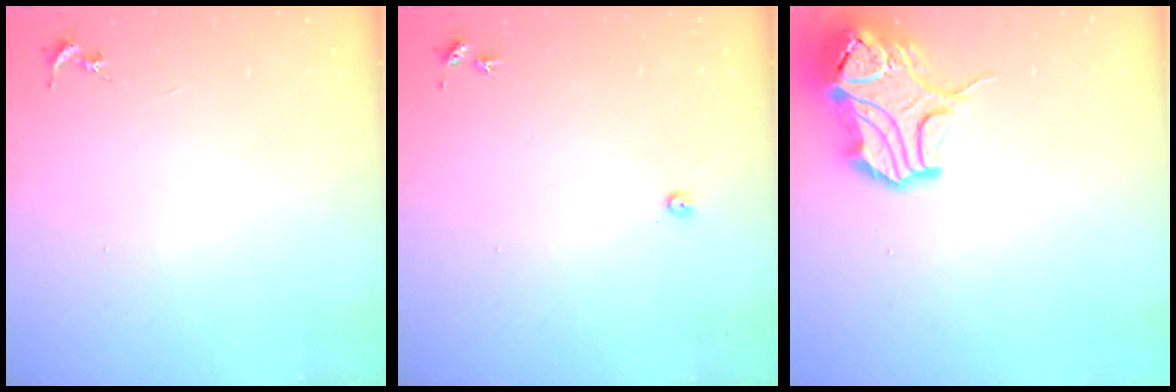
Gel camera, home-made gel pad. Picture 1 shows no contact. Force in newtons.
{"total": 3.0, "press": 3.0, "slide": 0.4}
{"total": 15.7, "press": 15.6, "slide": 2.3}